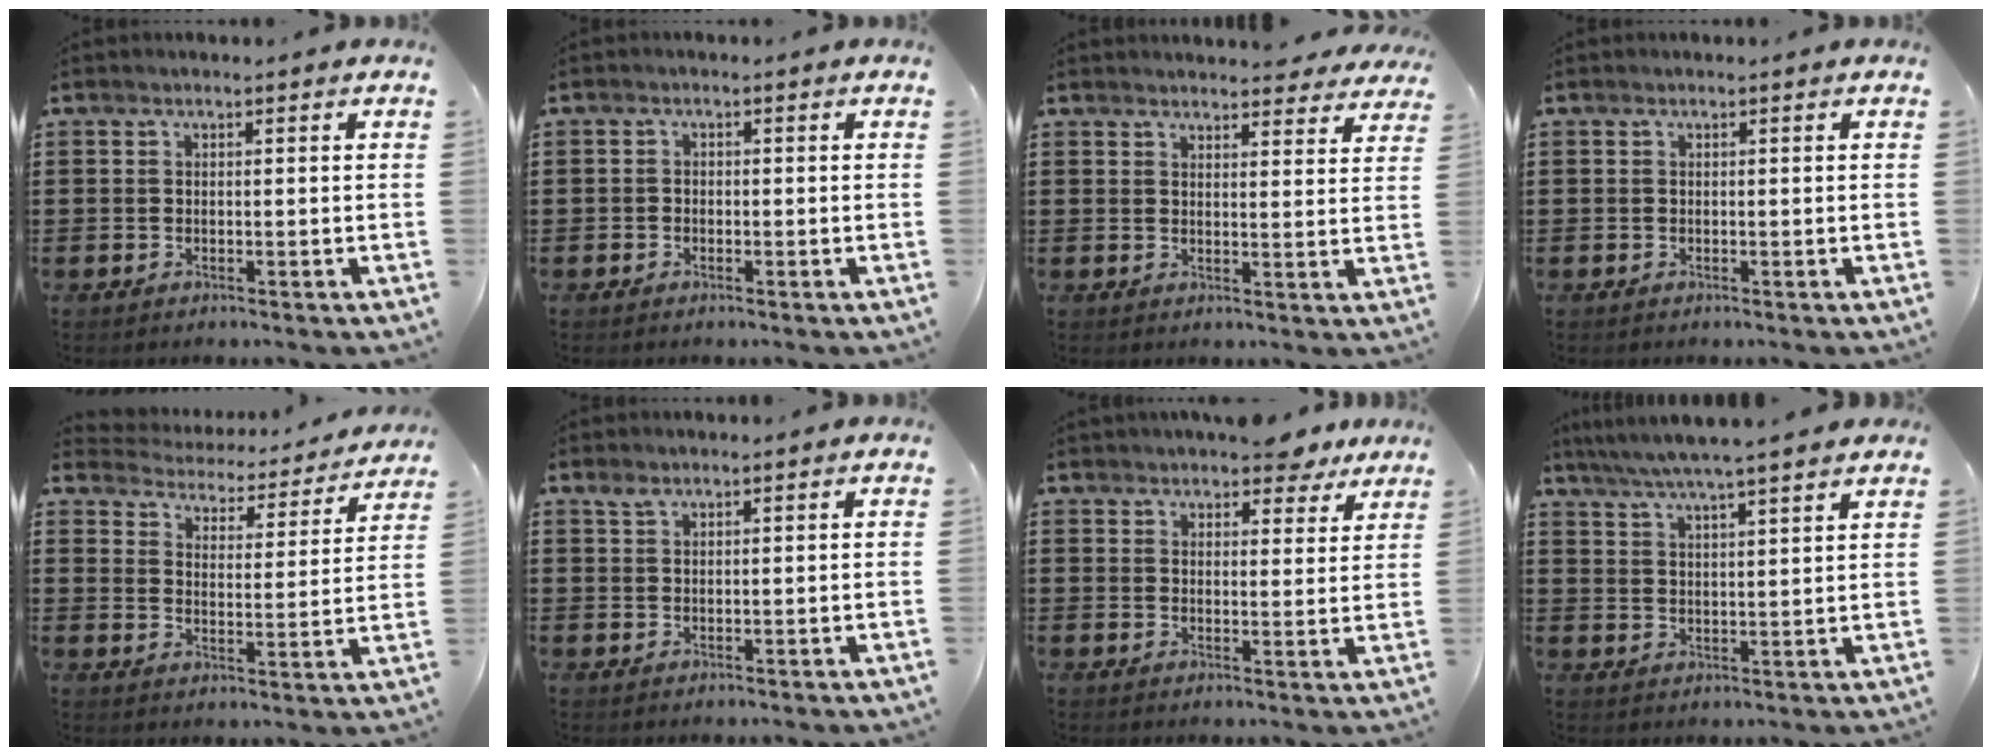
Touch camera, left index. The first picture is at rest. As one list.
[{"total": 1.1, "force": [-0.8, 0.7, 0.0], "torque": [-0.004, 0.001, -0.018]}, {"total": 3.5, "force": [3.4, 0.4, 0.6], "torque": [-0.014, -0.014, 0.062]}, {"total": 0.0}, {"total": 3.2, "force": [3.1, 0.4, -0.4], "torque": [-0.020, -0.032, 0.046]}, {"total": 1.5, "force": [1.1, 0.8, 0.6], "torque": [-0.017, 0.003, 0.022]}, {"total": 5.3, "force": [4.9, 1.4, 1.3], "torque": [-0.022, -0.012, 0.092]}, {"total": 4.9, "force": [4.4, -0.3, 2.2], "torque": [-0.056, -0.019, 0.076]}]